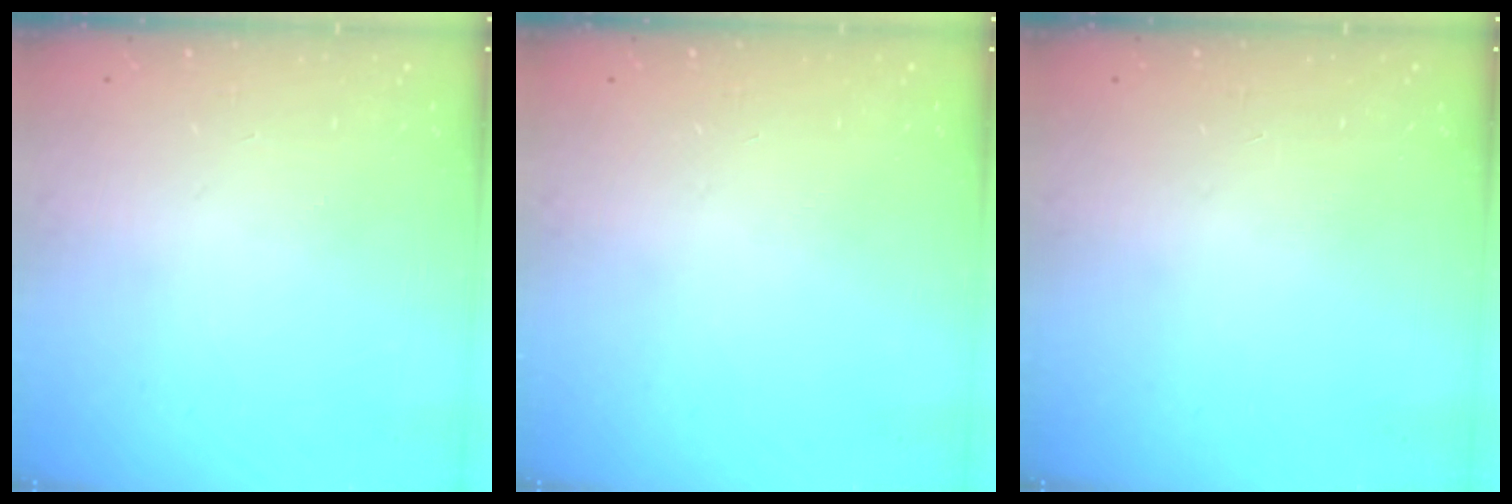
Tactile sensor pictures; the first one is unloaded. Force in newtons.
{"total": 0.0}
{"total": 0.0}